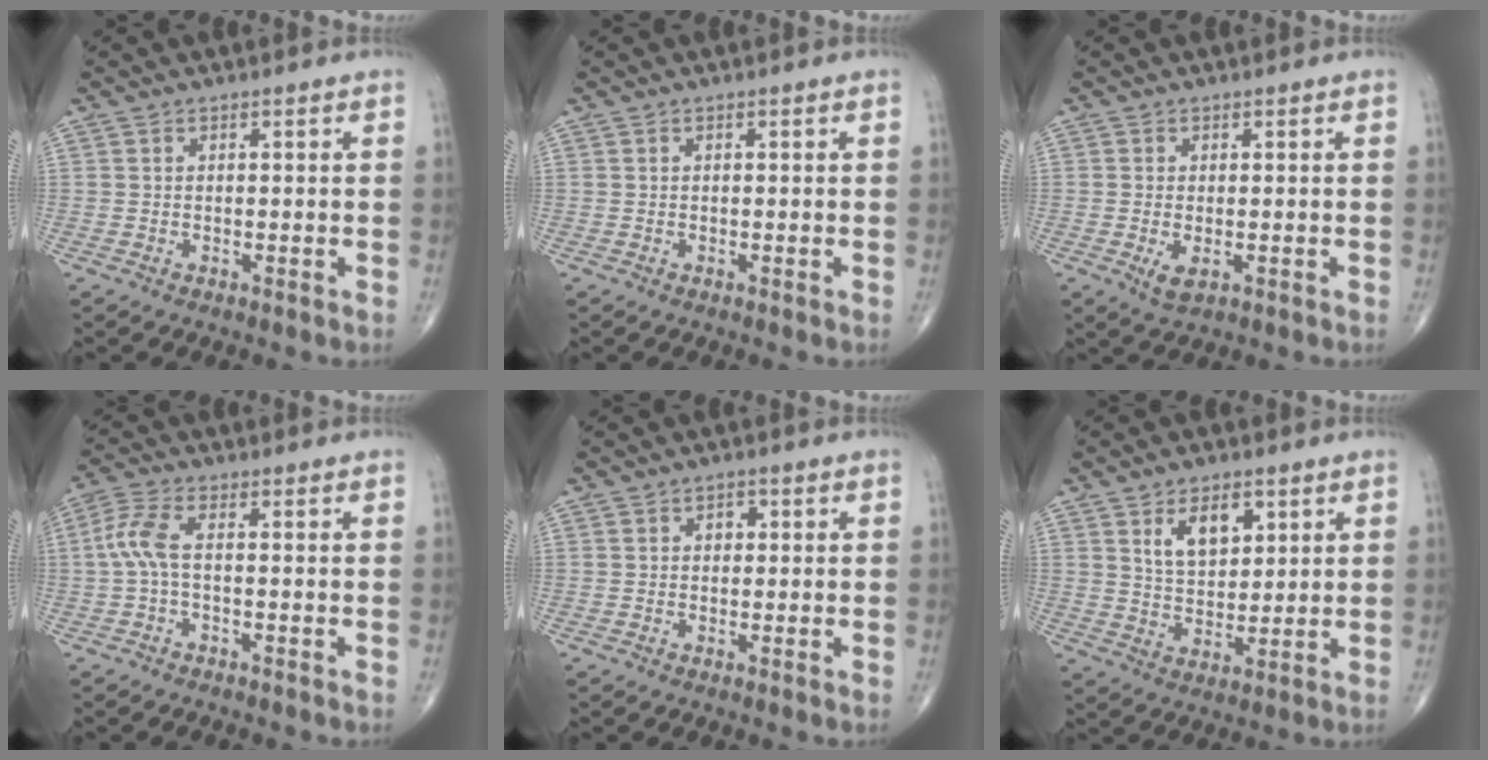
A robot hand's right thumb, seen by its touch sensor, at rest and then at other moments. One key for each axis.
{"total": 0.0}
{"total": 2.8, "fx": -0.8, "fy": 1.3, "fz": 2.3, "tx": -0.043, "ty": -0.008, "tz": -0.008}
{"total": 5.3, "fx": -0.4, "fy": 1.9, "fz": 4.9, "tx": -0.127, "ty": 0.016, "tz": -0.016}
{"total": 1.8, "fx": 0.3, "fy": 1.4, "fz": 1.0, "tx": -0.002, "ty": 0.003, "tz": 0.001}
{"total": 8.3, "fx": 3.7, "fy": 4.7, "fz": 5.7, "tx": -0.072, "ty": -0.024, "tz": 0.068}